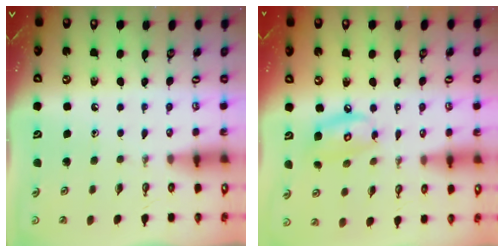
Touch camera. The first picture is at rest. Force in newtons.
{"total": 9.7, "press": 9.7, "slide": 0.9}